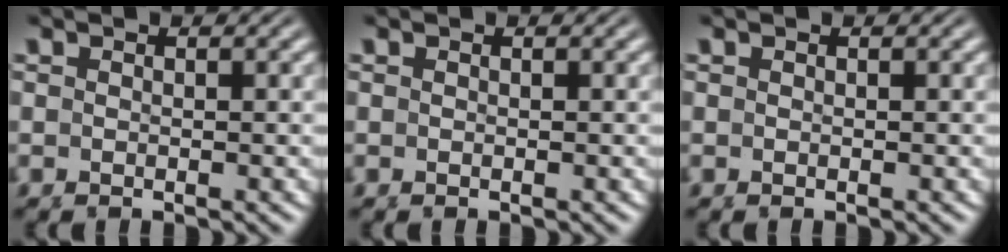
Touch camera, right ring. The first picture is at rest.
{"total": 0.0}
{"total": 0.0}